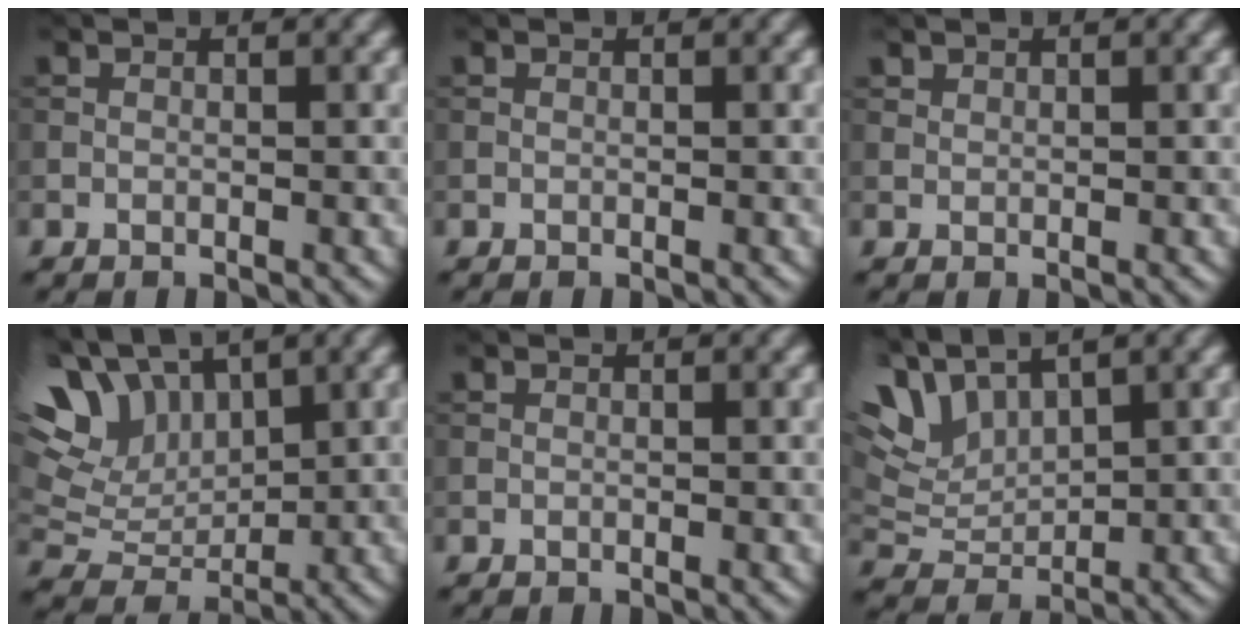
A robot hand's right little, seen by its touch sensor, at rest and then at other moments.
{"total": 0.0}
{"total": 0.7, "force": [0.6, 0.3, 0.1], "torque": [-0.002, -0.002, 0.016]}
{"total": 9.6, "force": [4.9, 5.7, 5.9], "torque": [-0.131, 0.029, 0.087]}
{"total": 0.0}
{"total": 5.9, "force": [4.1, 2.6, 3.4], "torque": [-0.079, 0.016, 0.078]}